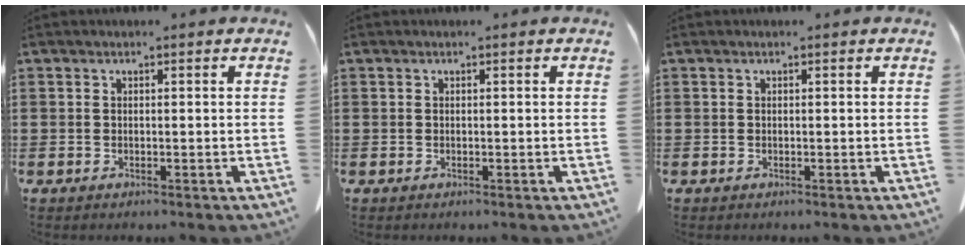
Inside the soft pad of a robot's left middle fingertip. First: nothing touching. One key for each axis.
{"total": 0.0}
{"total": 0.0}